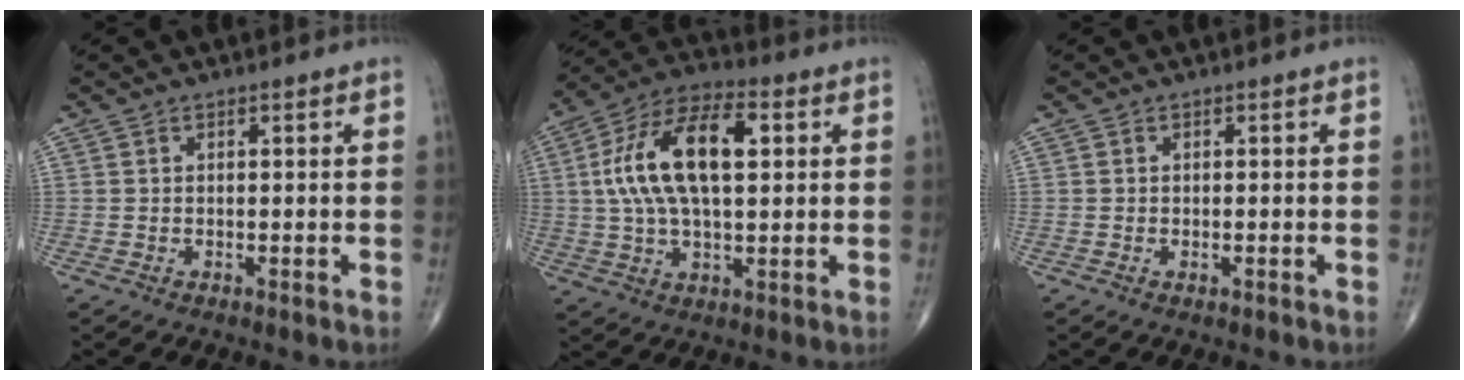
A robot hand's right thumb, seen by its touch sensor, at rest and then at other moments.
{"total": 17.1, "force": [3.1, 8.1, 14.7], "torque": [-0.277, 0.023, 0.052]}
{"total": 0.6, "force": [-0.3, 0.2, 0.5], "torque": [-0.010, 0.001, -0.004]}